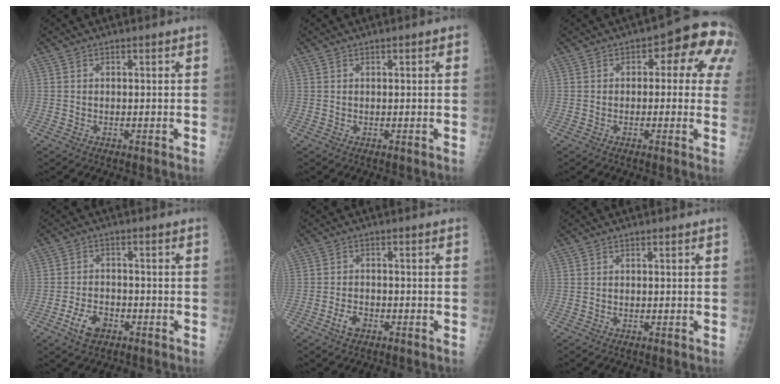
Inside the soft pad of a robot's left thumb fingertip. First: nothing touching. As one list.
[{"total": 1.4, "force": [0.6, 0.5, 1.2], "torque": [-0.014, 0.002, 0.006]}, {"total": 12.0, "force": [3.0, 6.1, 9.9], "torque": [-0.063, 0.021, 0.023]}, {"total": 5.3, "force": [-2.8, 3.2, 3.2], "torque": [-0.054, 0.017, -0.049]}, {"total": 2.9, "force": [-1.6, 1.7, 1.7], "torque": [-0.031, 0.012, -0.028]}, {"total": 0.0}]